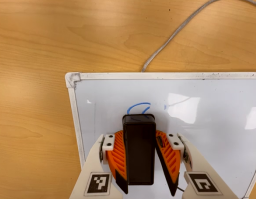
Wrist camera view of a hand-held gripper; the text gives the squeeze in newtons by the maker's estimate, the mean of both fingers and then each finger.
{"total": 14.8, "left": 17.6, "right": 12.1}